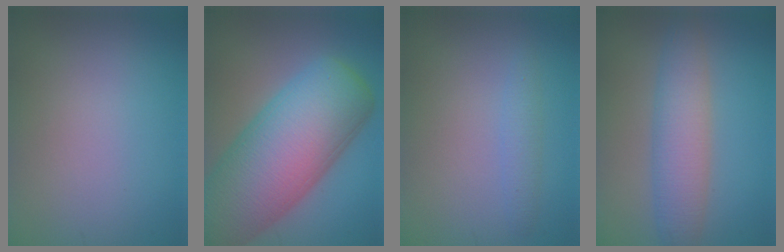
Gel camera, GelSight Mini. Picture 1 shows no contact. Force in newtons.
{"total": 15.0, "press": 14.9, "slide": 0.6}
{"total": 1.5, "press": 1.5, "slide": 0.1}
{"total": 4.7, "press": 4.7, "slide": 0.1}